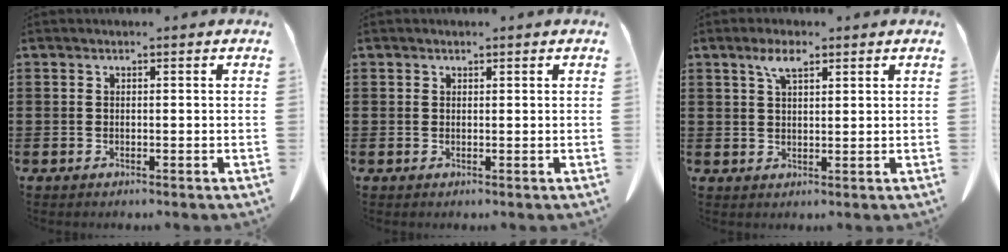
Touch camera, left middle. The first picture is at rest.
{"total": 0.6, "force": [0.4, 0.3, 0.1], "torque": [-0.004, -0.001, 0.010]}
{"total": 4.1, "force": [2.4, 1.2, 3.1], "torque": [-0.068, 0.006, 0.041]}